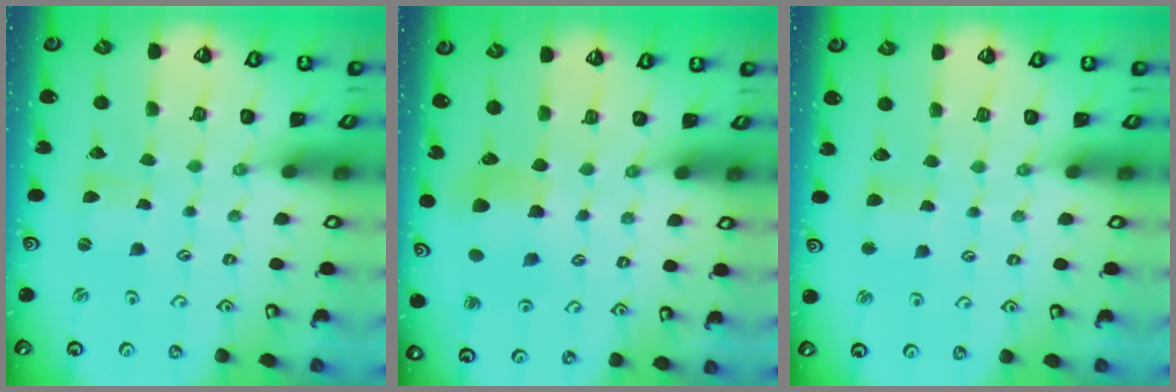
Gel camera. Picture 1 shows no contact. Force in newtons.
{"total": 6.6, "press": 6.6, "slide": 0.4}
{"total": 3.9, "press": 3.9, "slide": 0.2}